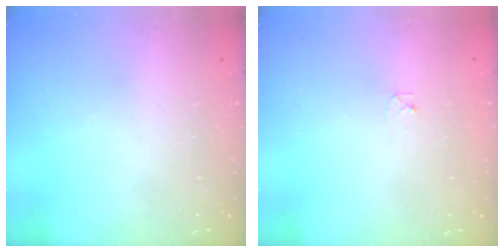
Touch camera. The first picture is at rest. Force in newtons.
{"total": 2.8, "press": 2.7, "slide": 0.4}